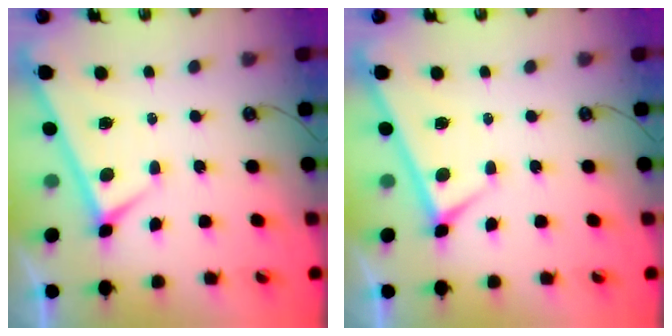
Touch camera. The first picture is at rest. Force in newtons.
{"total": 0.0}